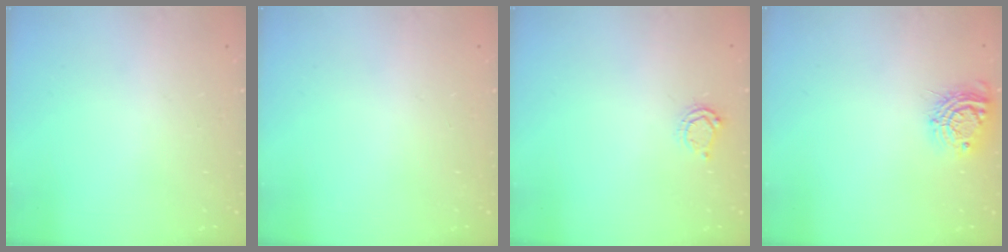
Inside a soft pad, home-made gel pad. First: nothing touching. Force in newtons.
{"total": 0.0}
{"total": 4.7, "press": 4.7, "slide": 0.6}
{"total": 9.6, "press": 9.6, "slide": 0.5}